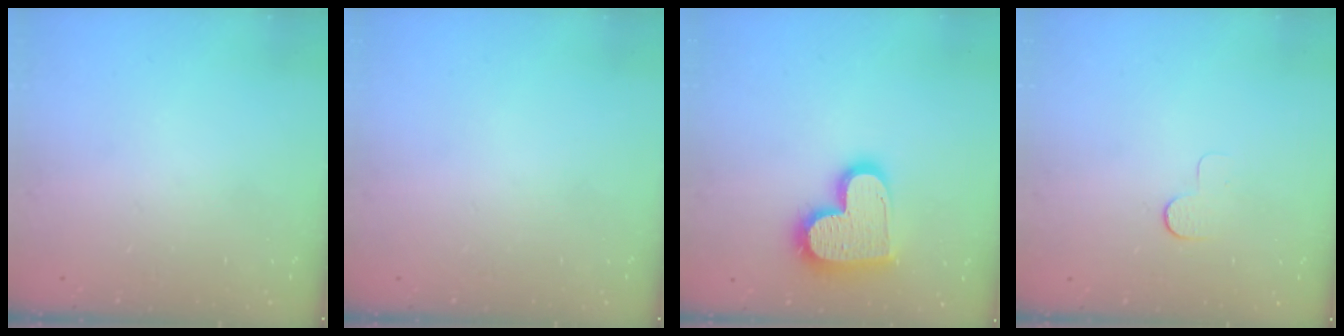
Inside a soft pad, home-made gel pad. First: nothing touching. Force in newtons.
{"total": 0.0}
{"total": 17.5, "press": 17.4, "slide": 1.3}
{"total": 4.1, "press": 4.1, "slide": 0.4}